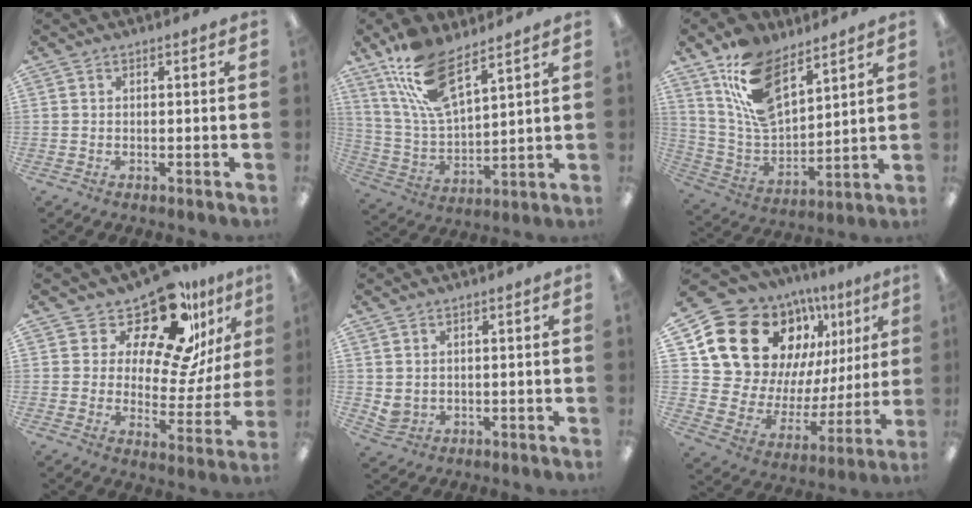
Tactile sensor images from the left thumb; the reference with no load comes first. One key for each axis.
{"total": 15.6, "fx": 10.3, "fy": 5.8, "fz": 10.1, "tx": -0.209, "ty": -0.029, "tz": 0.188}
{"total": 15.9, "fx": 9.8, "fy": 8.2, "fz": 9.4, "tx": -0.195, "ty": -0.040, "tz": 0.188}
{"total": 18.1, "fx": 14.0, "fy": 6.1, "fz": 9.7, "tx": -0.151, "ty": -0.112, "tz": 0.234}
{"total": 2.4, "fx": 1.0, "fy": 2.1, "fz": 0.7, "tx": -0.016, "ty": 0.000, "tz": 0.020}
{"total": 20.5, "fx": 12.9, "fy": 13.2, "fz": 8.8, "tx": -0.167, "ty": -0.077, "tz": 0.250}